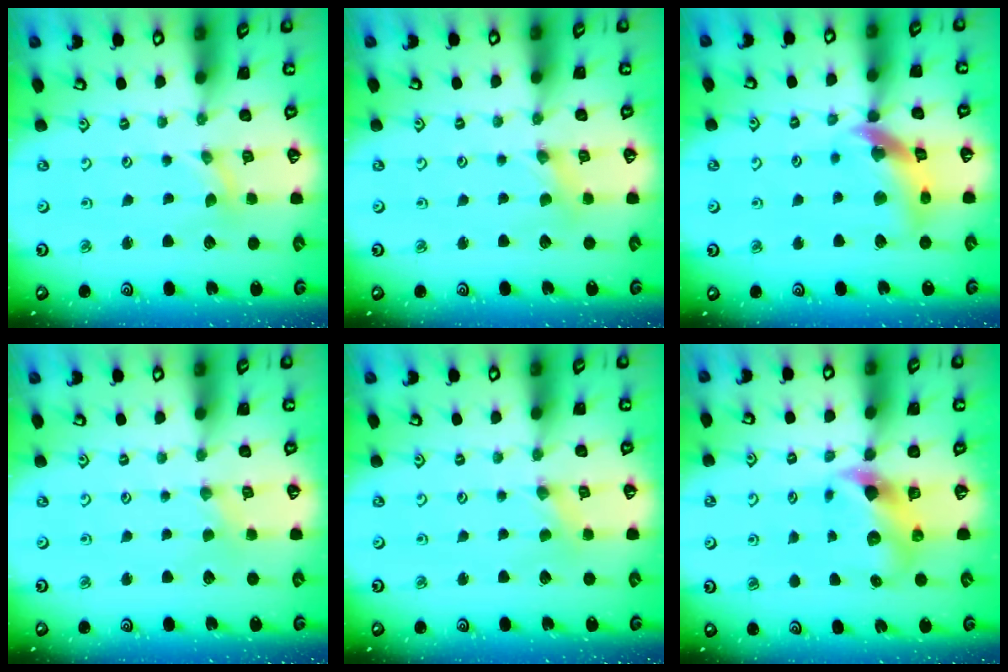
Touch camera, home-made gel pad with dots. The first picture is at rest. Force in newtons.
{"total": 2.2, "press": 2.2, "slide": 0.3}
{"total": 14.3, "press": 14.2, "slide": 1.7}
{"total": 0.0}
{"total": 0.0}
{"total": 7.5, "press": 7.4, "slide": 0.9}